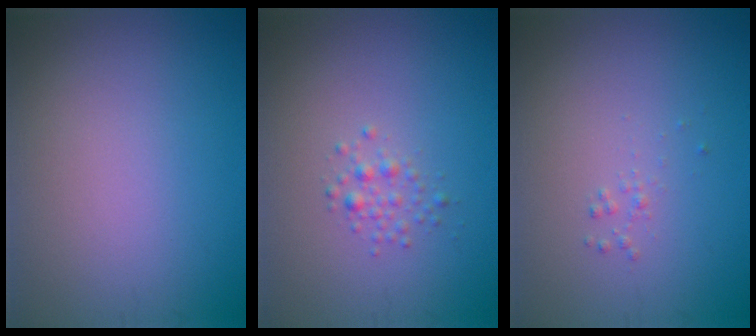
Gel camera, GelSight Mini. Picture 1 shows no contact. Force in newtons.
{"total": 1.3, "press": 1.3, "slide": 0.0}
{"total": 0.5, "press": 0.5, "slide": 0.0}